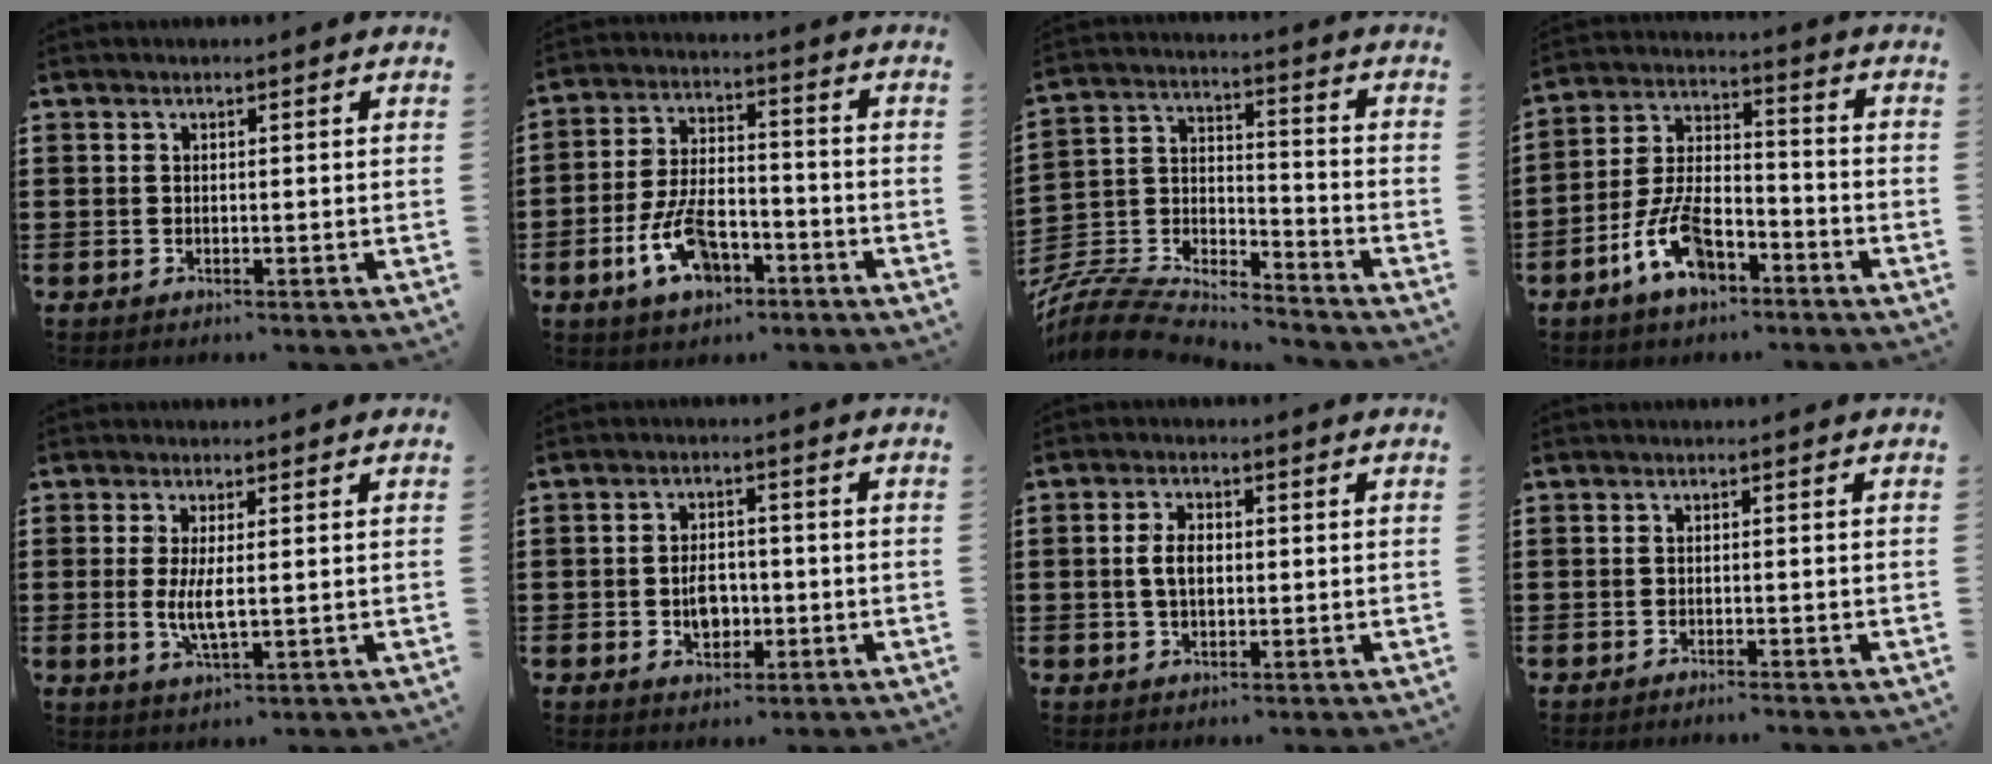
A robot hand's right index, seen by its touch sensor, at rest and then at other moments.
{"total": 9.3, "force": [-4.3, 4.7, 6.8], "torque": [-0.148, 0.006, -0.080]}
{"total": 8.3, "force": [-7.8, 2.1, 1.7], "torque": [-0.056, 0.000, -0.161]}
{"total": 9.5, "force": [-5.5, 4.7, 6.2], "torque": [-0.146, 0.006, -0.107]}
{"total": 4.3, "force": [0.0, 1.1, 4.2], "torque": [-0.090, -0.007, -0.005]}
{"total": 4.5, "force": [-0.9, 3.1, 3.2], "torque": [-0.047, 0.000, -0.020]}
{"total": 3.9, "force": [0.1, 2.2, 3.2], "torque": [-0.072, 0.006, -0.002]}
{"total": 0.8, "force": [-0.7, -0.1, 0.3], "torque": [-0.006, -0.001, -0.015]}